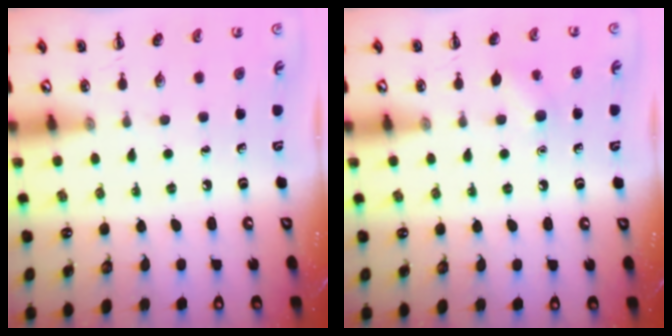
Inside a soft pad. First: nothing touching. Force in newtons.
{"total": 7.0, "press": 6.7, "slide": 1.9}